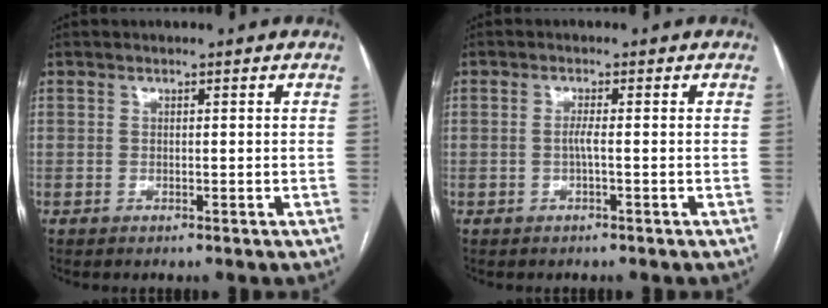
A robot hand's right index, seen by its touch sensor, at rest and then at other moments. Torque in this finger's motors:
{"motor_torque": [0.29, -0.13, 0.23, 0.04]}